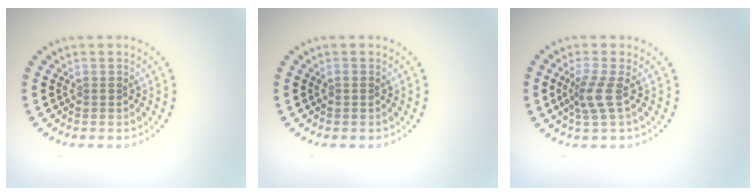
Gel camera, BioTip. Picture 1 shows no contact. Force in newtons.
{"total": 0.7, "press": 0.7, "slide": 0.2}
{"total": 2.4, "press": 1.8, "slide": 1.6}